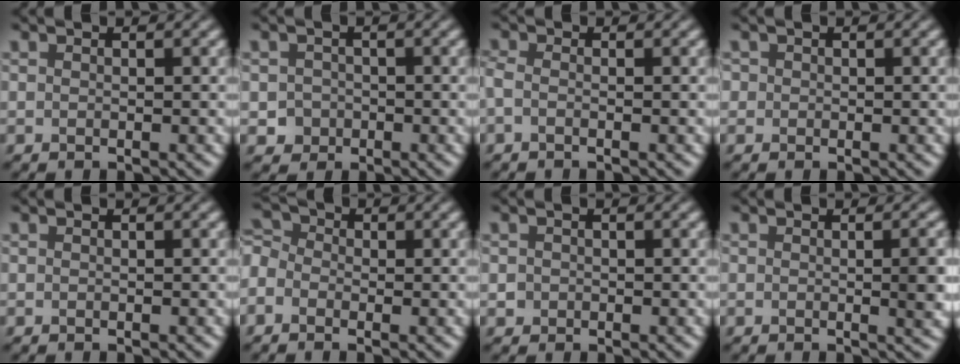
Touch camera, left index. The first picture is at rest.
{"total": 1.7, "force": [-0.6, 1.6, 0.3], "torque": [0.001, -0.004, -0.012]}
{"total": 1.2, "force": [-0.8, 0.5, 0.8], "torque": [-0.018, -0.001, -0.021]}
{"total": 0.7, "force": [0.0, 0.7, 0.2], "torque": [-0.002, -0.002, -0.001]}
{"total": 0.0}
{"total": 3.0, "force": [-0.7, 2.6, 1.5], "torque": [-0.029, 0.020, -0.027]}
{"total": 0.8, "force": [-0.2, 0.7, 0.2], "torque": [-0.003, -0.004, -0.002]}
{"total": 2.1, "force": [0.1, 0.4, 2.1], "torque": [-0.029, -0.002, 0.001]}